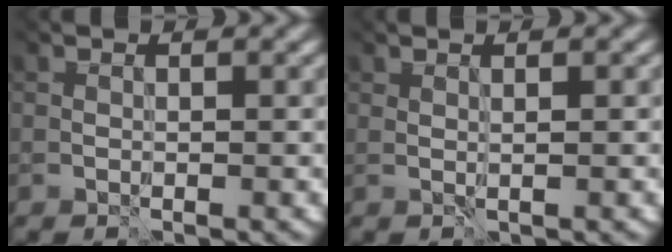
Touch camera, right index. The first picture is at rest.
{"total": 1.7, "force": [1.3, 0.6, 0.9], "torque": [-0.007, 0.016, 0.015]}